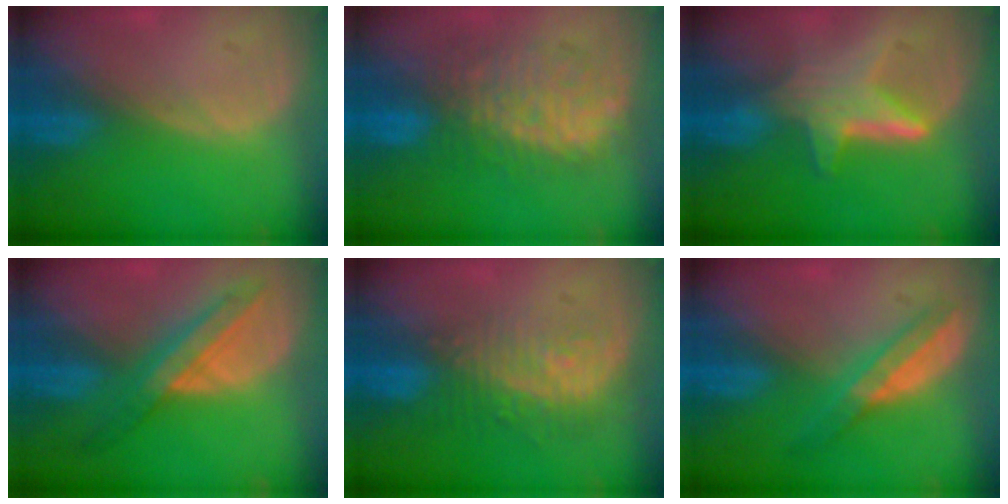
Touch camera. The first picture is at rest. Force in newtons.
{"total": 9.6, "press": 9.3, "slide": 2.3}
{"total": 6.4, "press": 6.0, "slide": 2.2}
{"total": 6.4, "press": 6.4, "slide": 0.7}
{"total": 9.3, "press": 8.1, "slide": 4.5}
{"total": 5.8, "press": 5.2, "slide": 2.6}